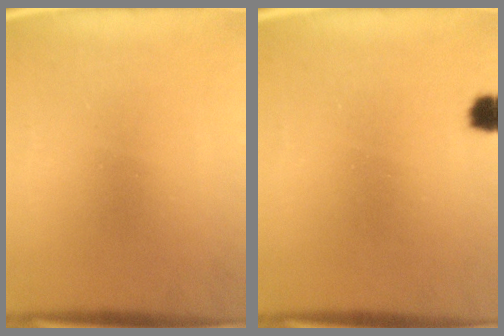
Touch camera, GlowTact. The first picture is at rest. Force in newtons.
{"total": 2.2}